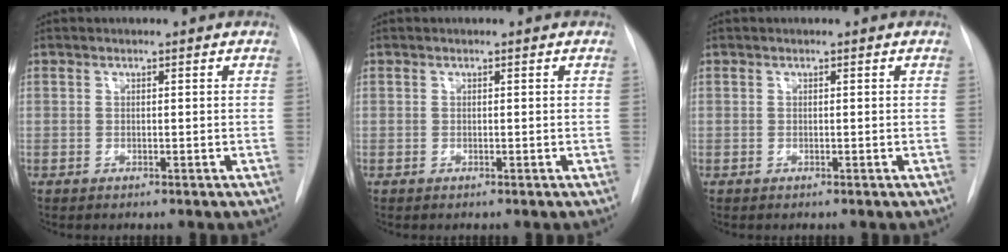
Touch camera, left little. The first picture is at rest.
{"total": 0.0}
{"total": 0.0}